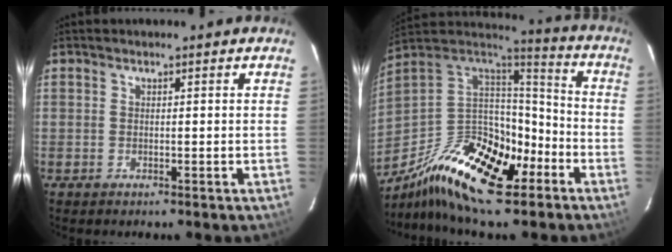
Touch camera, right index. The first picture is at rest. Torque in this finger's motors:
{"motor_torque": [1.66, -0.47, 0.90, 0.21]}